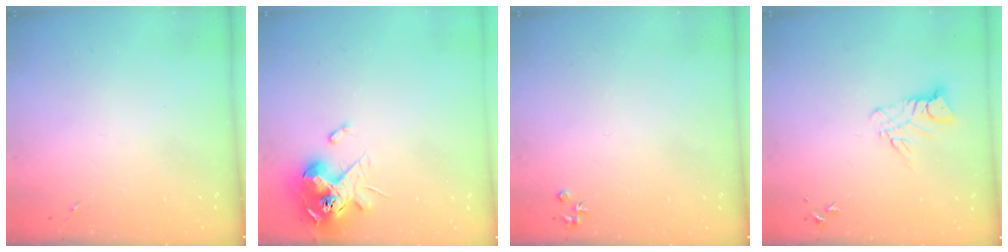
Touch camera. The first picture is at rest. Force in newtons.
{"total": 13.4, "press": 13.3, "slide": 1.4}
{"total": 4.0, "press": 4.0, "slide": 0.6}
{"total": 7.0, "press": 7.0, "slide": 0.7}